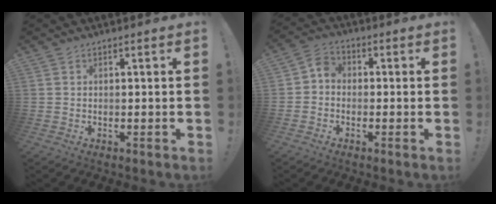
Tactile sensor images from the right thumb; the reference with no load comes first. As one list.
[{"total": 4.1, "force": [-1.4, 3.1, 2.2], "torque": [-0.045, 0.016, -0.024]}]